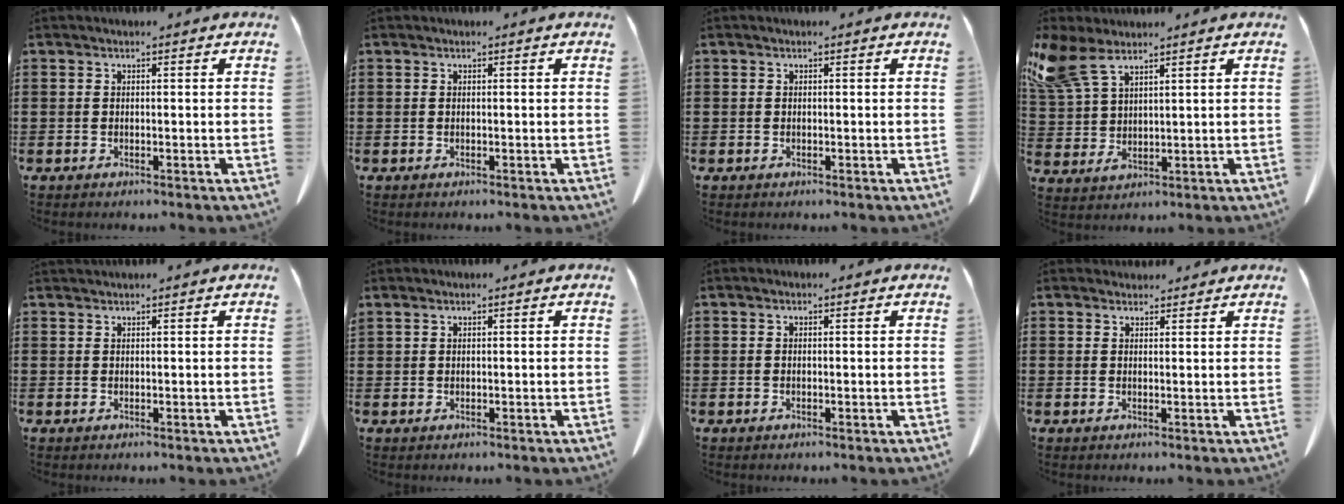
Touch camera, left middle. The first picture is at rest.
{"total": 0.0}
{"total": 0.0}
{"total": 7.2, "force": [4.7, 2.6, 4.8], "torque": [-0.122, -0.009, 0.089]}
{"total": 0.7, "force": [0.6, -0.1, 0.1], "torque": [-0.004, -0.002, 0.014]}
{"total": 0.6, "force": [0.5, 0.0, 0.3], "torque": [-0.010, -0.004, 0.013]}
{"total": 0.0}
{"total": 1.7, "force": [1.6, 0.5, 0.1], "torque": [0.003, 0.000, 0.029]}